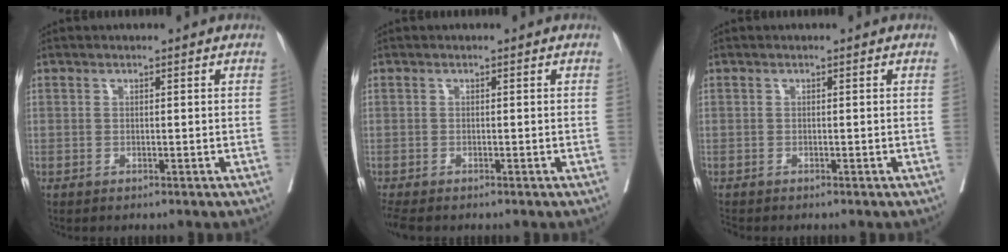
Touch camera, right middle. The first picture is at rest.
{"total": 3.0, "force": [-2.5, 0.8, 1.4], "torque": [-0.029, -0.012, -0.045]}
{"total": 0.8, "force": [-0.8, 0.0, 0.0], "torque": [-0.006, -0.005, -0.017]}